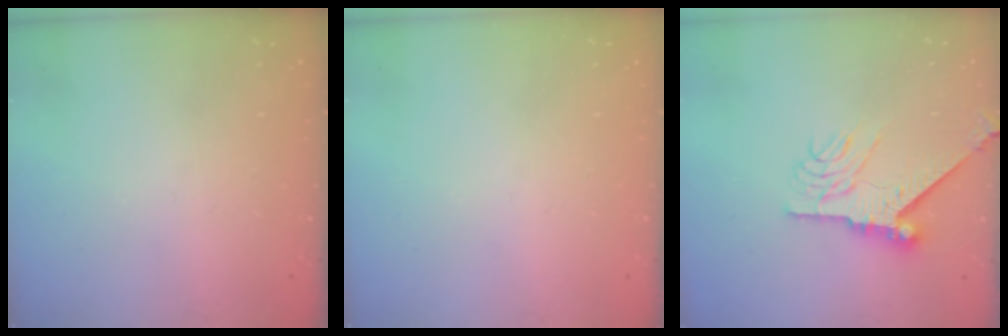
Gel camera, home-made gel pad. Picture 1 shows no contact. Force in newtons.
{"total": 0.0}
{"total": 9.5, "press": 9.5, "slide": 0.6}